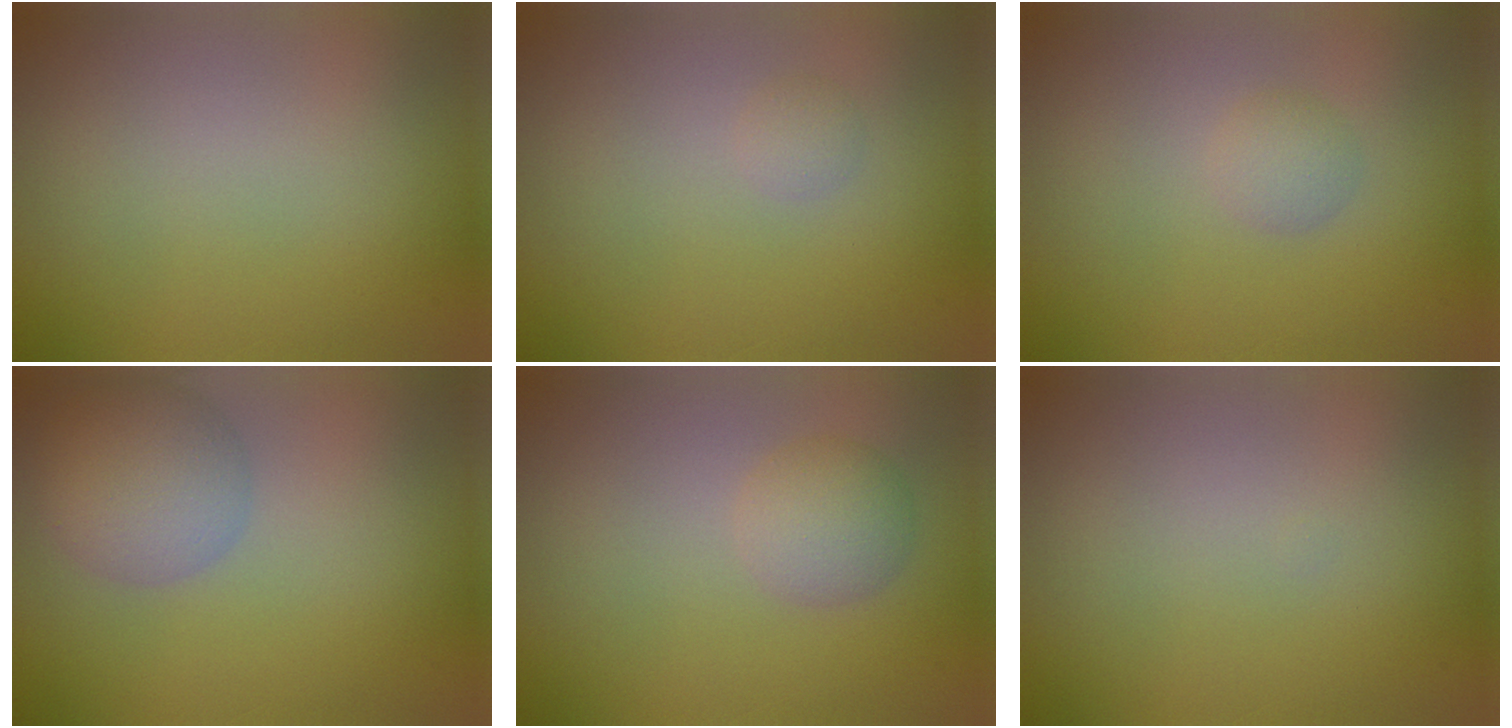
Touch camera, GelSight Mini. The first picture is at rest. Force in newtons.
{"total": 0.7, "press": 0.7, "slide": 0.0}
{"total": 1.3, "press": 1.3, "slide": 0.1}
{"total": 4.8, "press": 4.8, "slide": 0.2}
{"total": 2.3, "press": 2.3, "slide": 0.0}
{"total": 0.0}